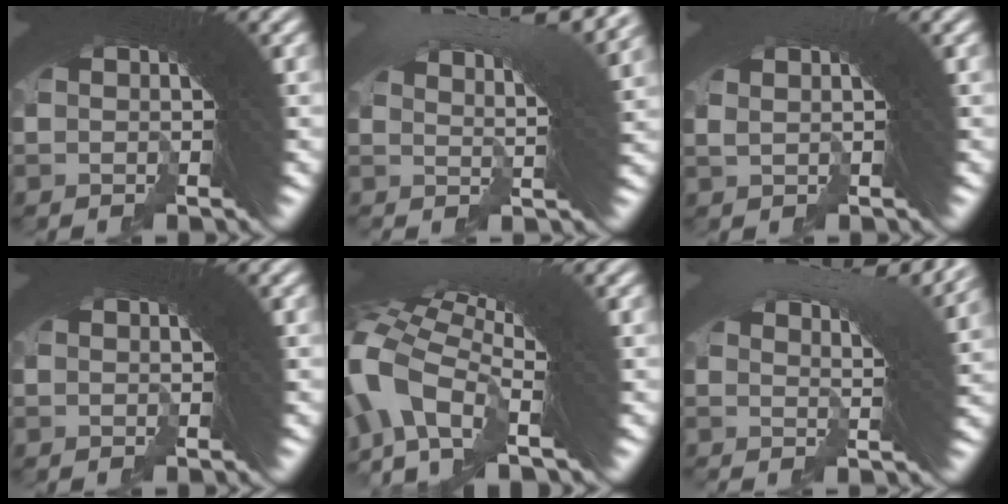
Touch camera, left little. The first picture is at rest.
{"total": 6.2, "force": [4.3, 0.3, 4.6], "torque": [-0.050, 0.022, 0.058]}
{"total": 1.3, "force": [0.6, -1.1, 0.2], "torque": [0.018, 0.017, 0.011]}
{"total": 0.0}
{"total": 6.3, "force": [-2.2, 4.0, 4.3], "torque": [-0.089, -0.009, -0.044]}
{"total": 5.7, "force": [3.7, 0.4, 4.3], "torque": [-0.043, 0.020, 0.048]}